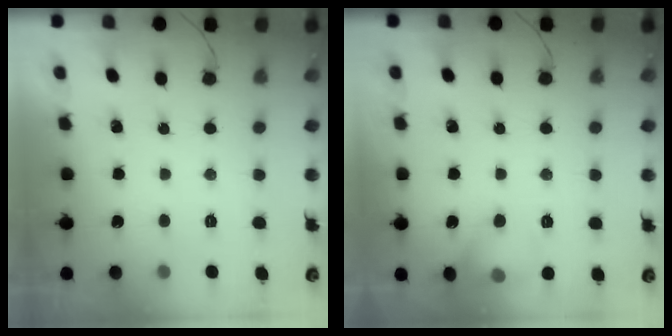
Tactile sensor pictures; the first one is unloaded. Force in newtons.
{"total": 9.1, "press": 8.0, "slide": 4.2}